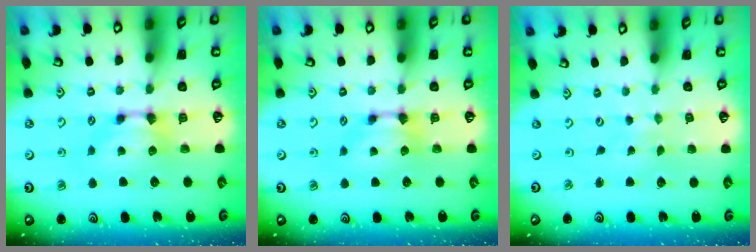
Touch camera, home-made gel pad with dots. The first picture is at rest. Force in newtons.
{"total": 0.6, "press": 0.1, "slide": 0.6}
{"total": 6.5, "press": 6.5, "slide": 0.4}